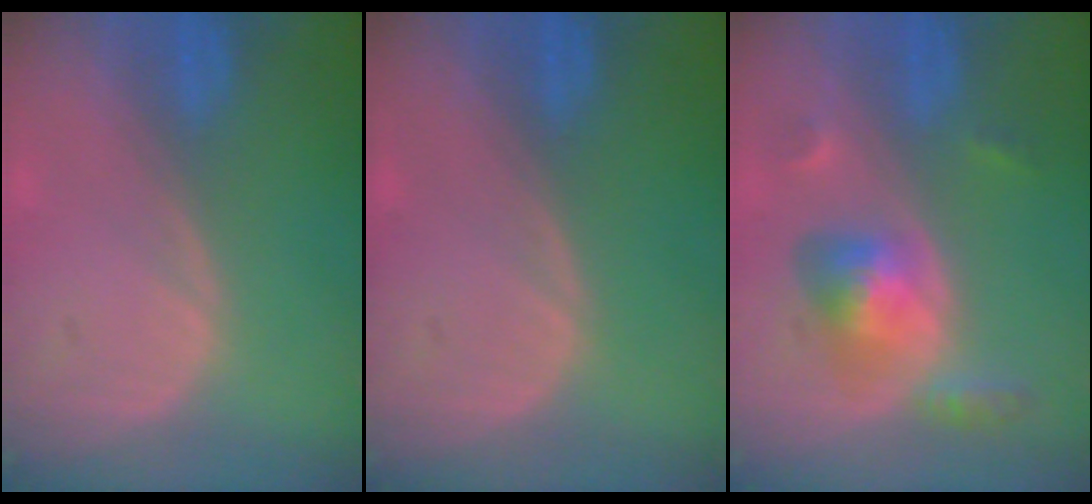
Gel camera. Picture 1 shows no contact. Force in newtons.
{"total": 0.0}
{"total": 5.9, "press": 5.6, "slide": 1.8}